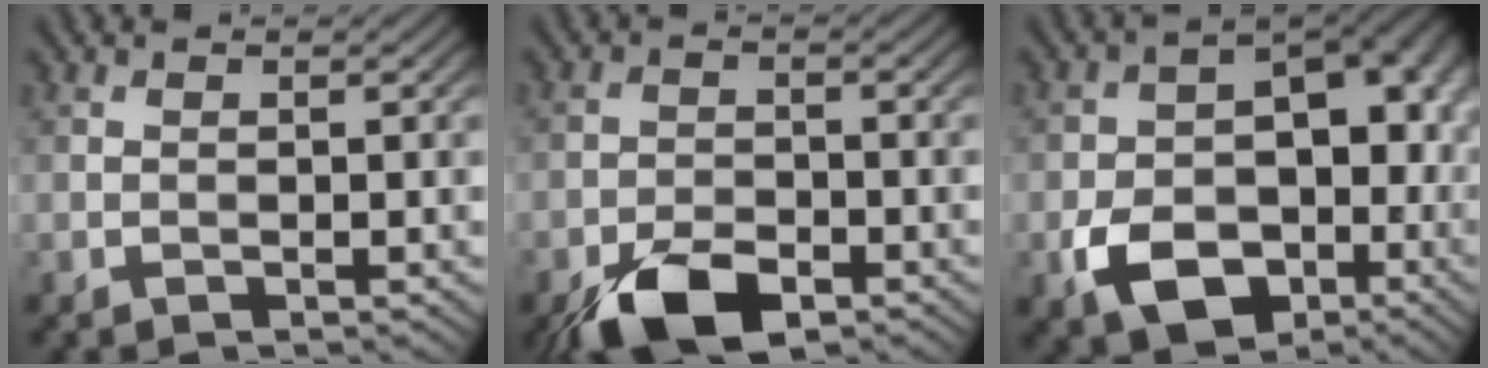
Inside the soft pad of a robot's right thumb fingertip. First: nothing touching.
{"total": 8.0, "force": [-5.1, 3.5, 5.1], "torque": [-0.093, -0.009, -0.098]}
{"total": 14.7, "force": [-4.6, 9.8, 9.9], "torque": [-0.141, -0.033, -0.073]}